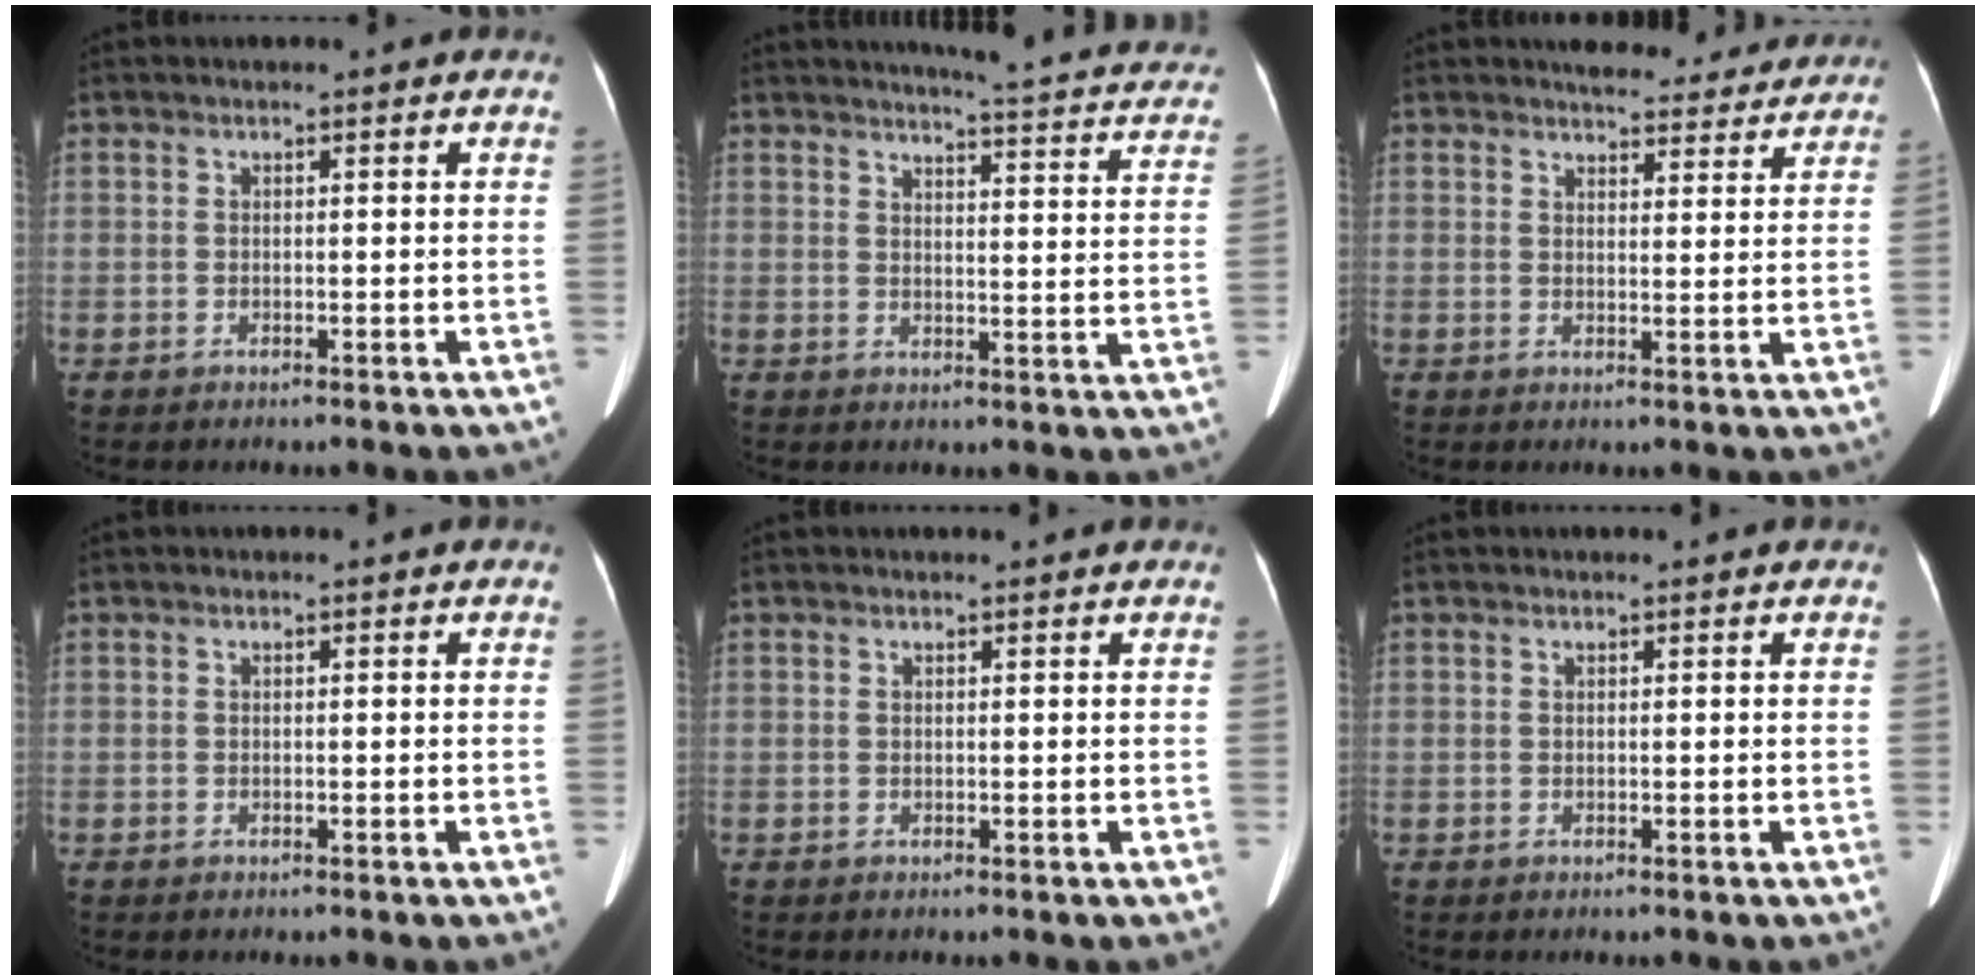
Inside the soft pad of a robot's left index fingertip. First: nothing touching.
{"total": 19.1, "force": [18.0, 1.6, 6.3], "torque": [-0.071, -0.069, 0.187]}
{"total": 9.1, "force": [8.6, 2.5, 1.8], "torque": [-0.009, 0.001, 0.097]}
{"total": 0.0}
{"total": 1.1, "force": [1.1, 0.1, 0.3], "torque": [-0.008, 0.006, 0.013]}
{"total": 0.6, "force": [0.6, 0.0, 0.2], "torque": [-0.005, 0.004, 0.007]}